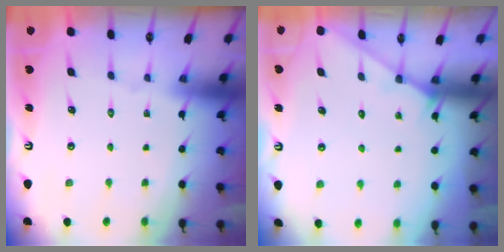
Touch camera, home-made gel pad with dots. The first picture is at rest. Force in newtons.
{"total": 2.7, "press": 2.7, "slide": 0.2}